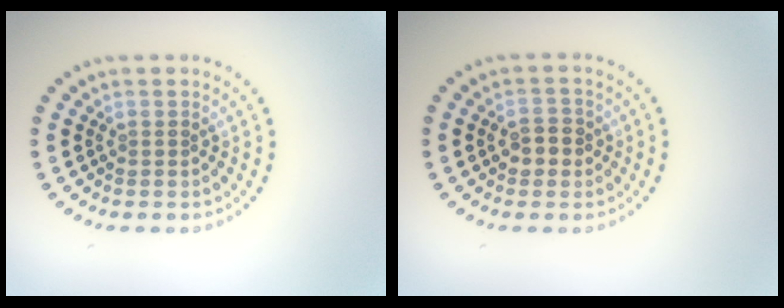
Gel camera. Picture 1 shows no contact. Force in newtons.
{"total": 2.2, "press": 2.2, "slide": 0.3}